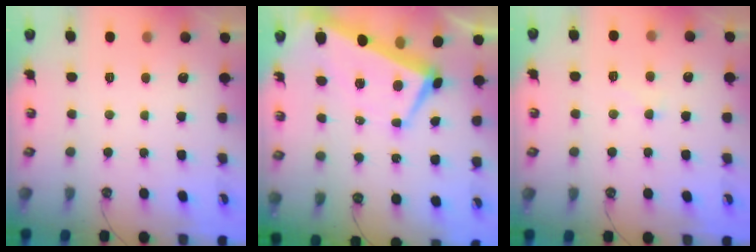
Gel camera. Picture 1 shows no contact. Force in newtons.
{"total": 2.2, "press": 1.9, "slide": 1.1}
{"total": 2.0, "press": 1.7, "slide": 1.0}